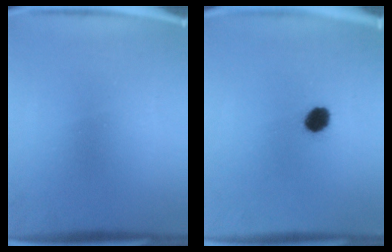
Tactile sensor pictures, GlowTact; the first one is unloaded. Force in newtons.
{"total": 4.5}